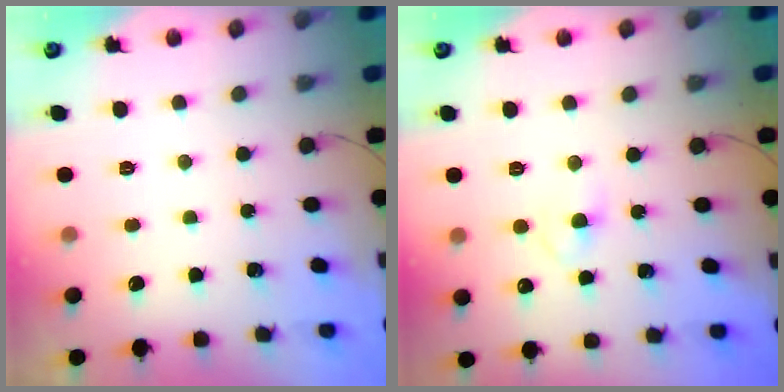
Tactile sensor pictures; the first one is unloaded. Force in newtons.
{"total": 3.5, "press": 3.2, "slide": 1.4}